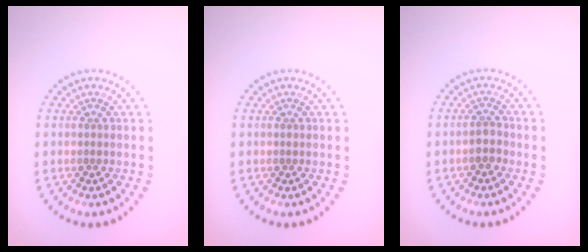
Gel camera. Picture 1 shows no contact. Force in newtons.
{"total": 0.0}
{"total": 1.6, "press": 1.4, "slide": 0.7}